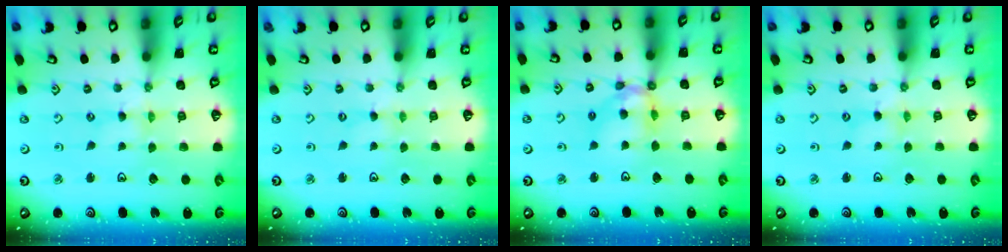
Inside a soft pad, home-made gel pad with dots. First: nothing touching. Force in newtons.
{"total": 0.6, "press": 0.5, "slide": 0.1}
{"total": 10.7, "press": 10.6, "slide": 1.2}
{"total": 1.7, "press": 1.7, "slide": 0.2}